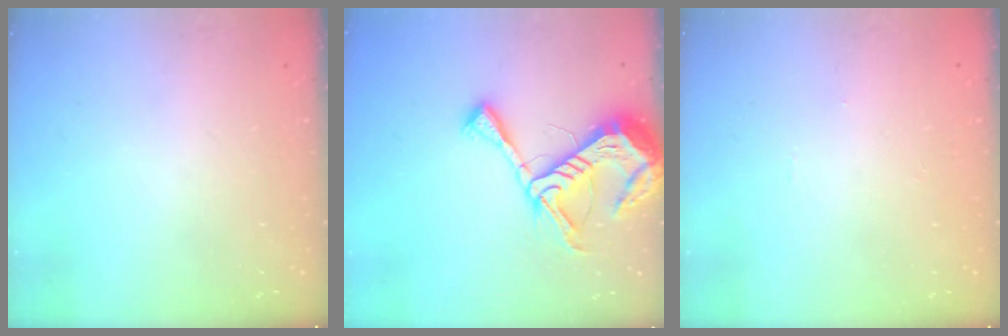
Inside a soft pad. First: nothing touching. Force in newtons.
{"total": 14.1, "press": 14.0, "slide": 1.4}
{"total": 0.0}